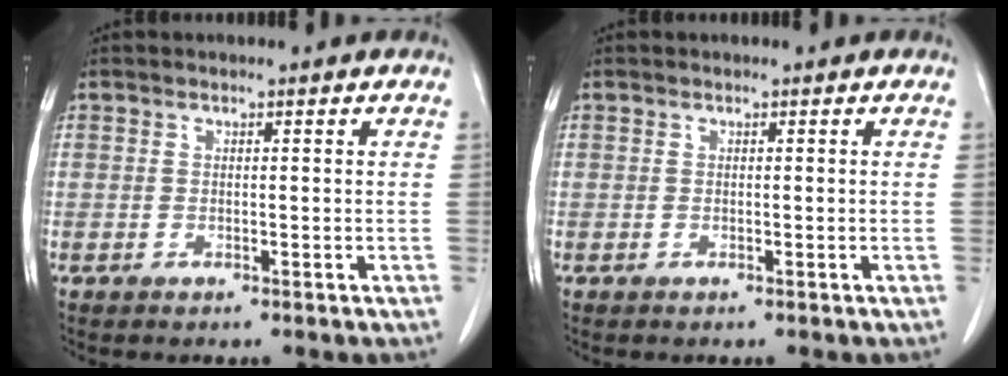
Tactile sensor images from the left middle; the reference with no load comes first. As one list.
[{"total": 0.0}]